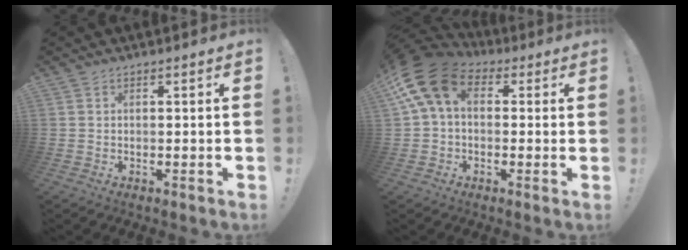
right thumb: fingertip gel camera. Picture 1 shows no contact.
{"total": 15.2, "force": [4.9, 9.5, 10.9], "torque": [-0.208, -0.003, 0.087]}